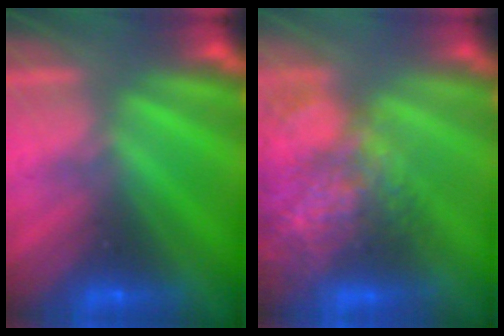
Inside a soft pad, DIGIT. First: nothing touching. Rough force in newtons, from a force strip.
{"total": 11.1}